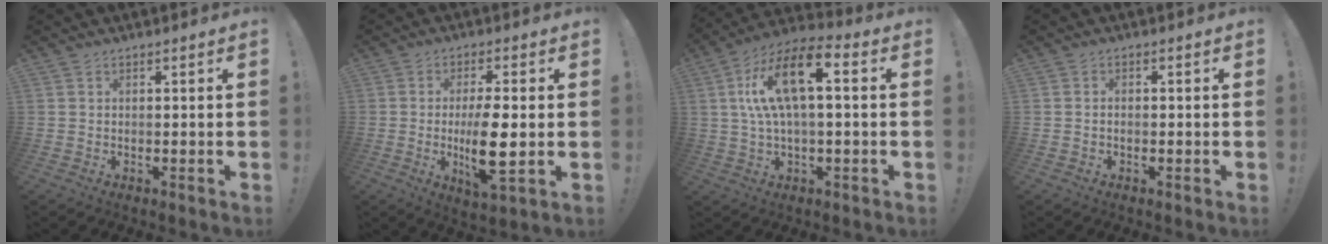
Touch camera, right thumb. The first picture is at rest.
{"total": 11.1, "force": [-1.3, 2.7, 10.7], "torque": [-0.203, -0.014, -0.028]}
{"total": 15.8, "force": [2.9, 6.1, 14.3], "torque": [-0.273, 0.006, 0.046]}
{"total": 1.1, "force": [-0.7, 0.6, 0.5], "torque": [-0.016, 0.005, -0.011]}